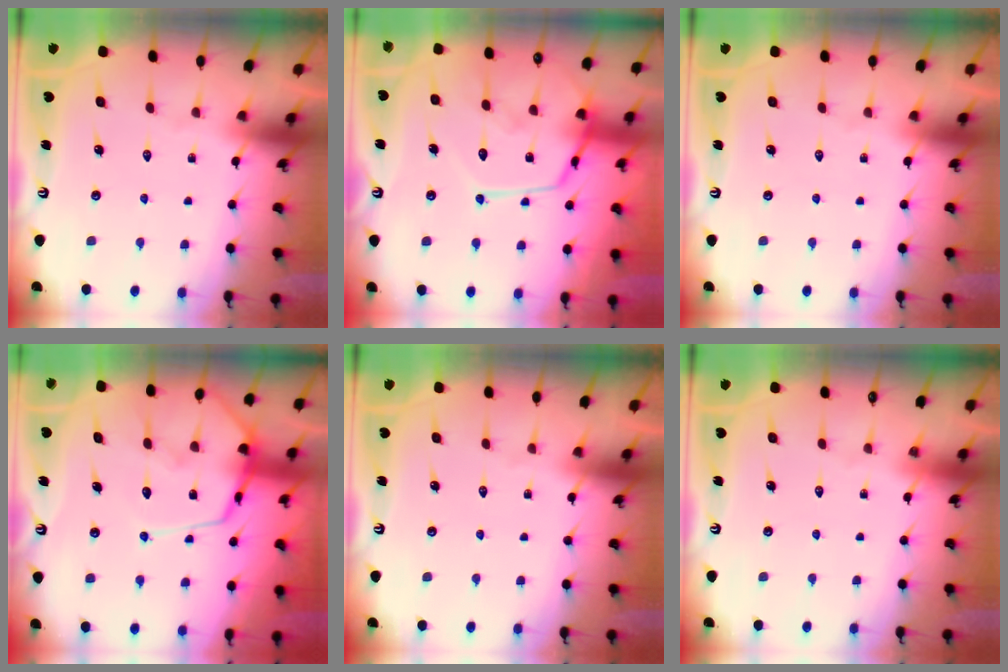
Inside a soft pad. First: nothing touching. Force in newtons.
{"total": 15.7, "press": 15.6, "slide": 1.3}
{"total": 0.0}
{"total": 13.6, "press": 13.6, "slide": 1.2}
{"total": 0.0}
{"total": 0.0}